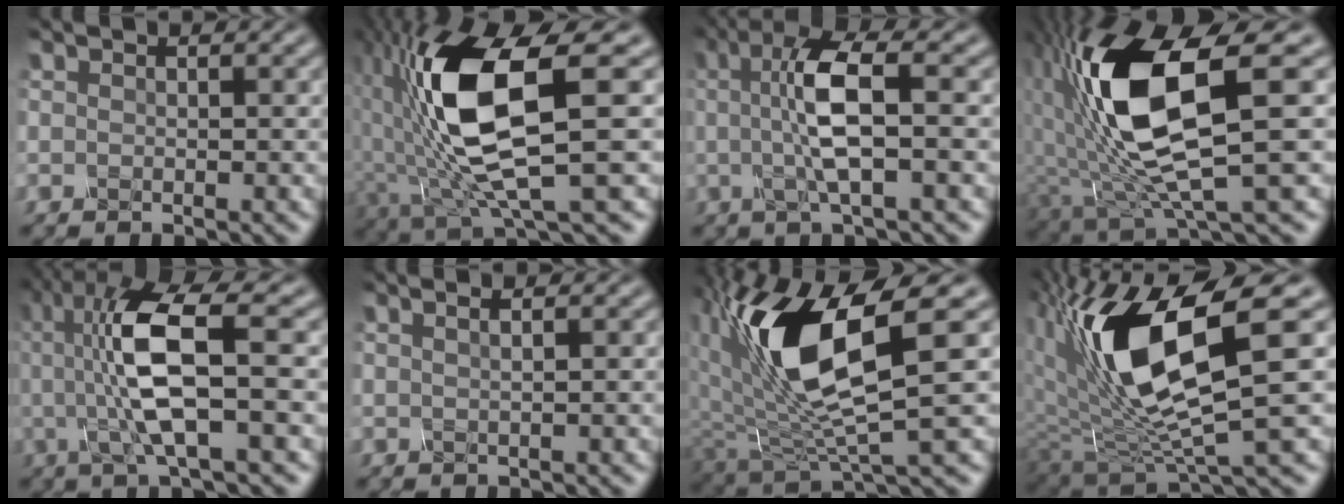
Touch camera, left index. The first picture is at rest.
{"total": 11.3, "force": [0.8, 3.3, 10.7], "torque": [-0.231, -0.009, 0.029]}
{"total": 4.7, "force": [0.5, 0.6, 4.7], "torque": [-0.107, 0.014, 0.014]}
{"total": 11.1, "force": [1.9, 3.4, 10.5], "torque": [-0.227, -0.012, 0.053]}
{"total": 7.5, "force": [0.9, 1.3, 7.4], "torque": [-0.154, 0.012, 0.026]}
{"total": 2.5, "force": [1.5, 1.1, 1.6], "torque": [-0.007, 0.024, -0.007]}
{"total": 9.7, "force": [2.4, 3.1, 8.8], "torque": [-0.188, -0.004, 0.054]}
{"total": 10.9, "force": [3.1, 3.5, 9.8], "torque": [-0.197, -0.006, 0.067]}